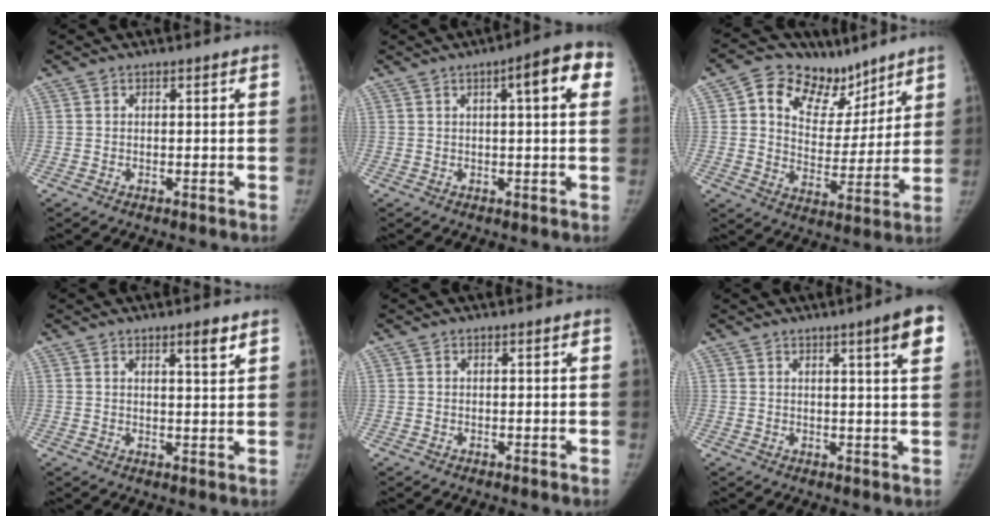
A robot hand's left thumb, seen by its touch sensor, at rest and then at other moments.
{"total": 8.6, "force": [2.8, 2.0, 7.9], "torque": [-0.084, 0.014, 0.026]}
{"total": 16.1, "force": [9.8, 10.6, 7.0], "torque": [-0.054, -0.033, 0.163]}
{"total": 3.3, "force": [2.3, 0.6, 2.3], "torque": [-0.026, -0.018, 0.036]}
{"total": 0.0}
{"total": 6.9, "force": [3.3, 0.3, 6.0], "torque": [-0.076, -0.012, 0.041]}